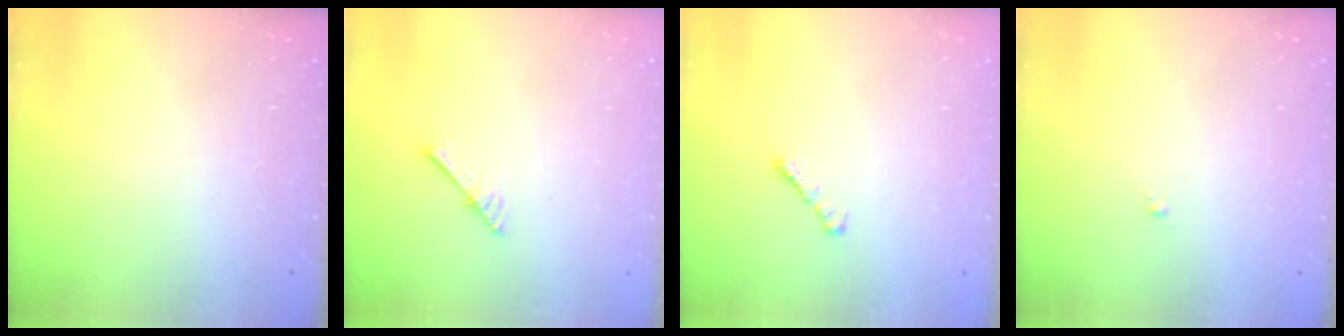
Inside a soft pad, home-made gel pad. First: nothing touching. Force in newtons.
{"total": 3.0, "press": 3.0, "slide": 0.3}
{"total": 2.4, "press": 2.3, "slide": 0.6}
{"total": 0.0}